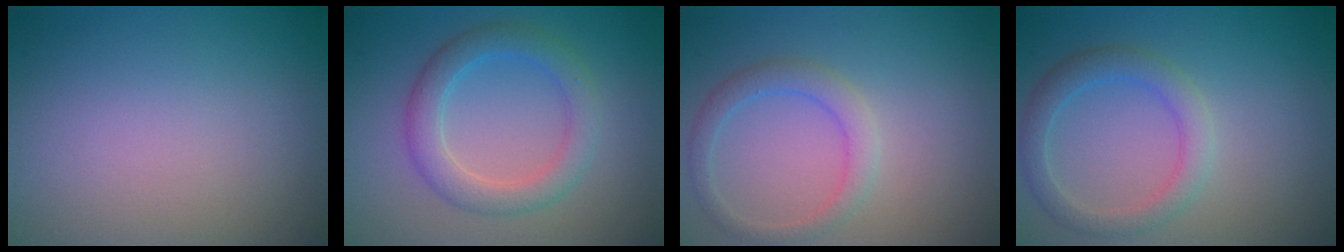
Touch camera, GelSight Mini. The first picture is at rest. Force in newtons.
{"total": 3.6, "press": 3.6, "slide": 0.1}
{"total": 2.3, "press": 2.3, "slide": 0.2}
{"total": 2.9, "press": 2.9, "slide": 0.2}